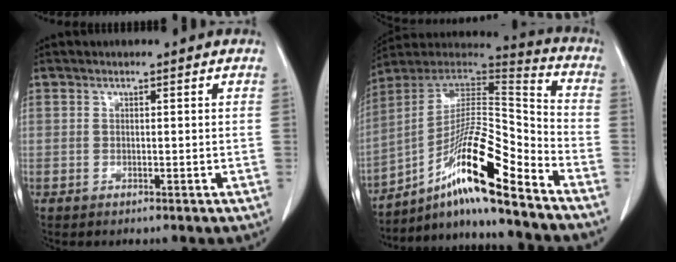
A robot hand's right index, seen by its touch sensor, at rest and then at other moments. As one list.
[{"total": 17.4, "force": [-10.8, 1.2, 13.5], "torque": [-0.247, 0.010, -0.187]}]